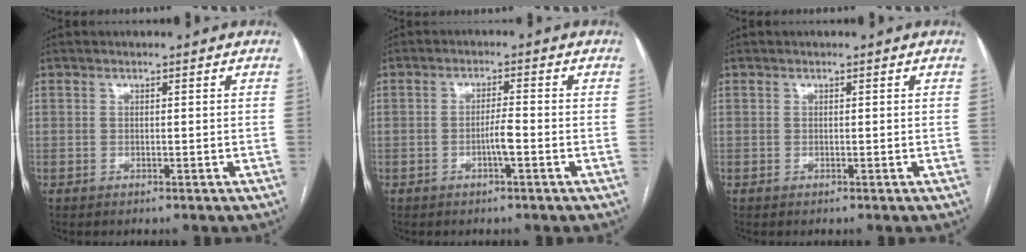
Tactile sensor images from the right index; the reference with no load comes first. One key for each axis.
{"total": 2.9, "fx": -1.1, "fy": 0.1, "fz": 2.7, "tx": -0.046, "ty": 0.000, "tz": -0.020}
{"total": 0.0}